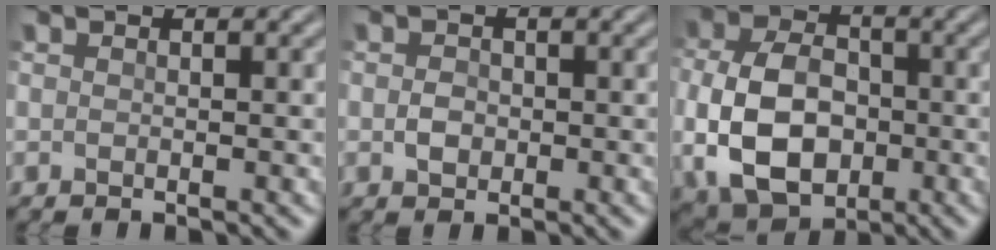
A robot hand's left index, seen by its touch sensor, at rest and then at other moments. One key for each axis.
{"total": 1.4, "fx": 0.0, "fy": 1.2, "fz": 0.7, "tx": -0.014, "ty": 0.004, "tz": -0.005}
{"total": 9.4, "fx": -1.5, "fy": 6.8, "fz": 6.4, "tx": -0.139, "ty": -0.006, "tz": -0.034}